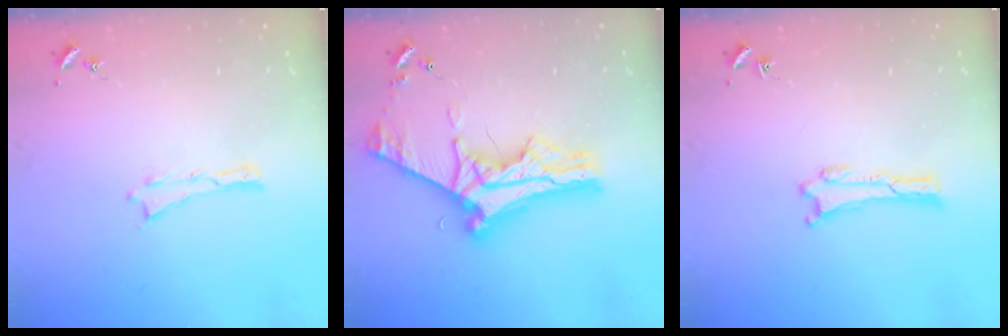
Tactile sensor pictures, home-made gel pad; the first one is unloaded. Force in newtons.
{"total": 10.9, "press": 10.8, "slide": 1.0}
{"total": 0.0}